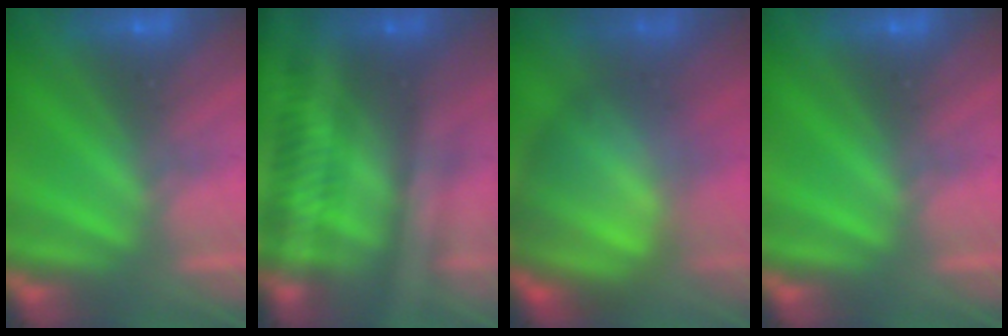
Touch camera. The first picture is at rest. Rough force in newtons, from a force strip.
{"total": 2.5}
{"total": 7.8}
{"total": 0.0}